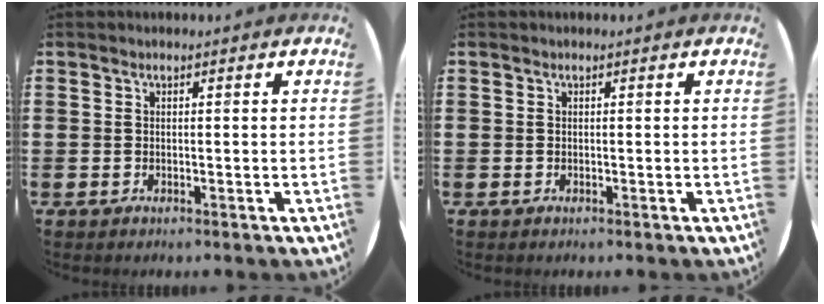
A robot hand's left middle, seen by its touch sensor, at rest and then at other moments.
{"total": 0.0}